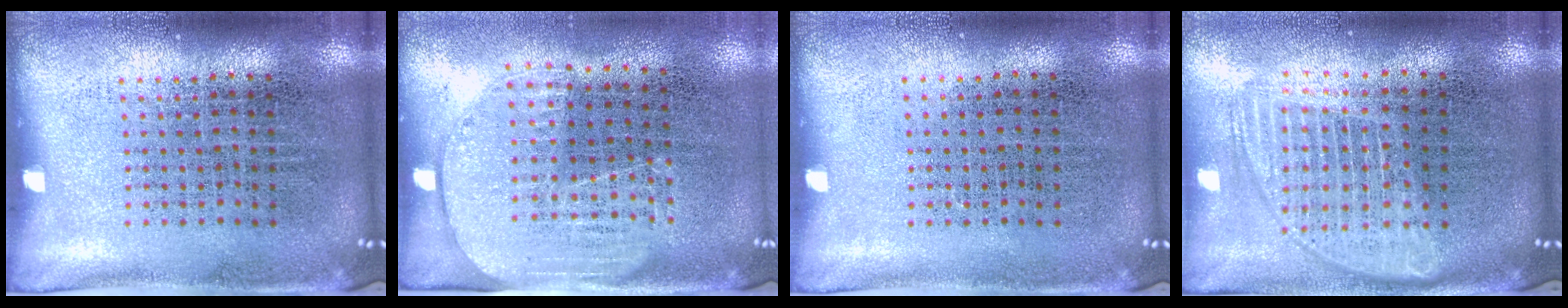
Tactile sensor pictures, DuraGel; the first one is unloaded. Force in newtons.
{"total": 1.6, "press": 1.4, "slide": 0.7}
{"total": 0.0}
{"total": 1.8, "press": 1.5, "slide": 1.0}